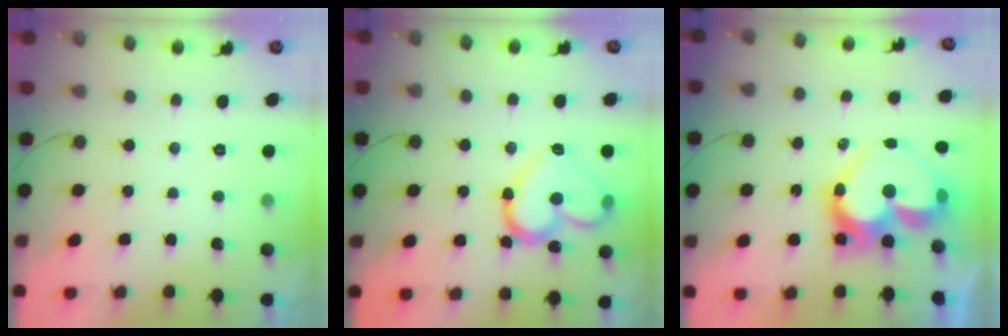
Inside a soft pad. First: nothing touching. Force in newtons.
{"total": 16.9, "press": 16.9, "slide": 0.9}
{"total": 18.8, "press": 18.7, "slide": 1.8}